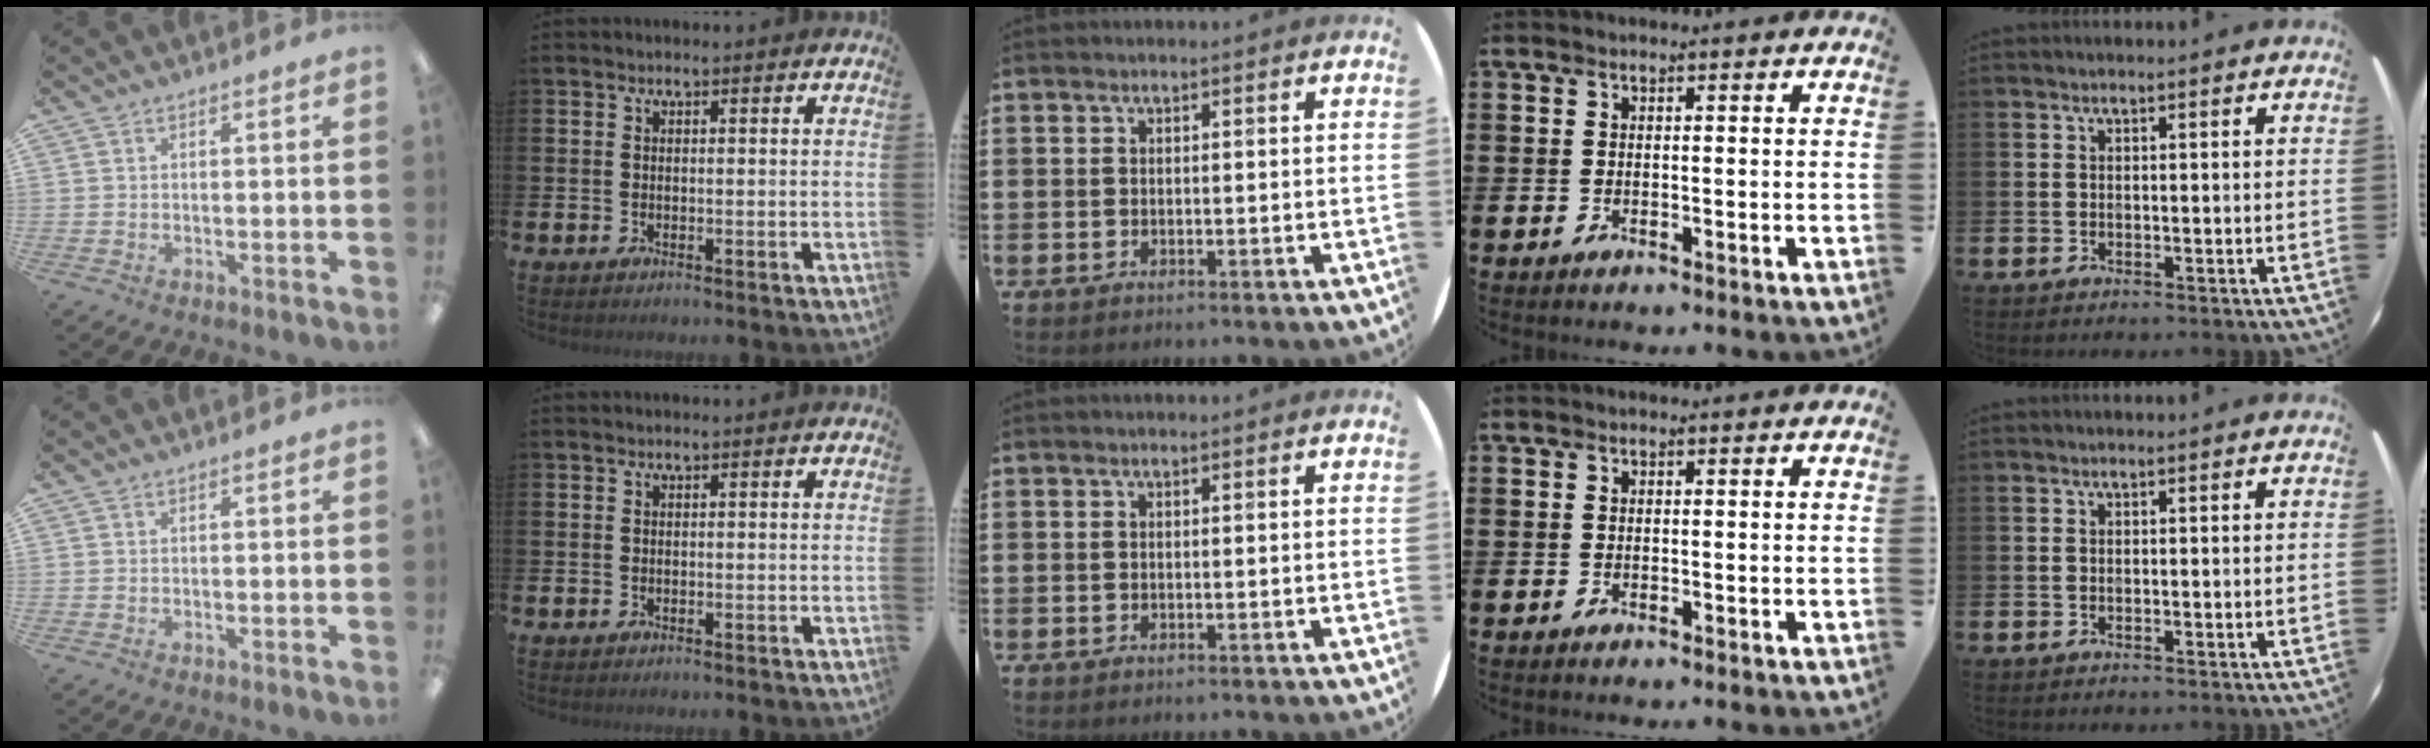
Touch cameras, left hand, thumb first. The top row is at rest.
{}